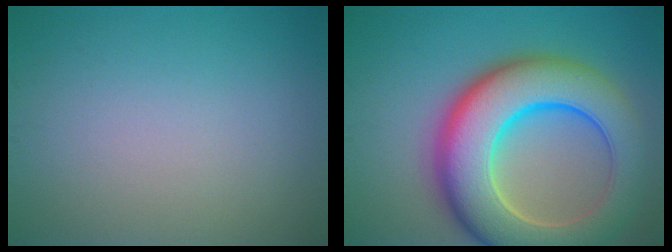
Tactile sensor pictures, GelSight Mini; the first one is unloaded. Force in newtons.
{"total": 13.0, "press": 12.9, "slide": 0.3}